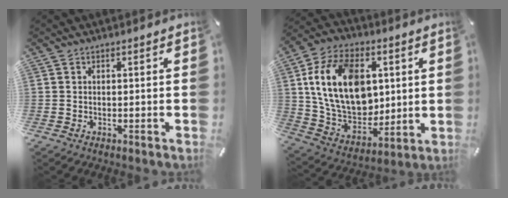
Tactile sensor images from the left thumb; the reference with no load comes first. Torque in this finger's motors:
{"motor_torque": [1.06, 1.41, 1.64, -1.14, 0.73]}